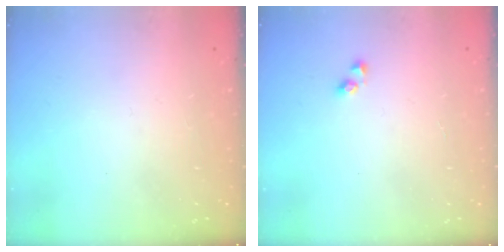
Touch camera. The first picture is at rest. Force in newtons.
{"total": 2.6, "press": 2.6, "slide": 0.3}